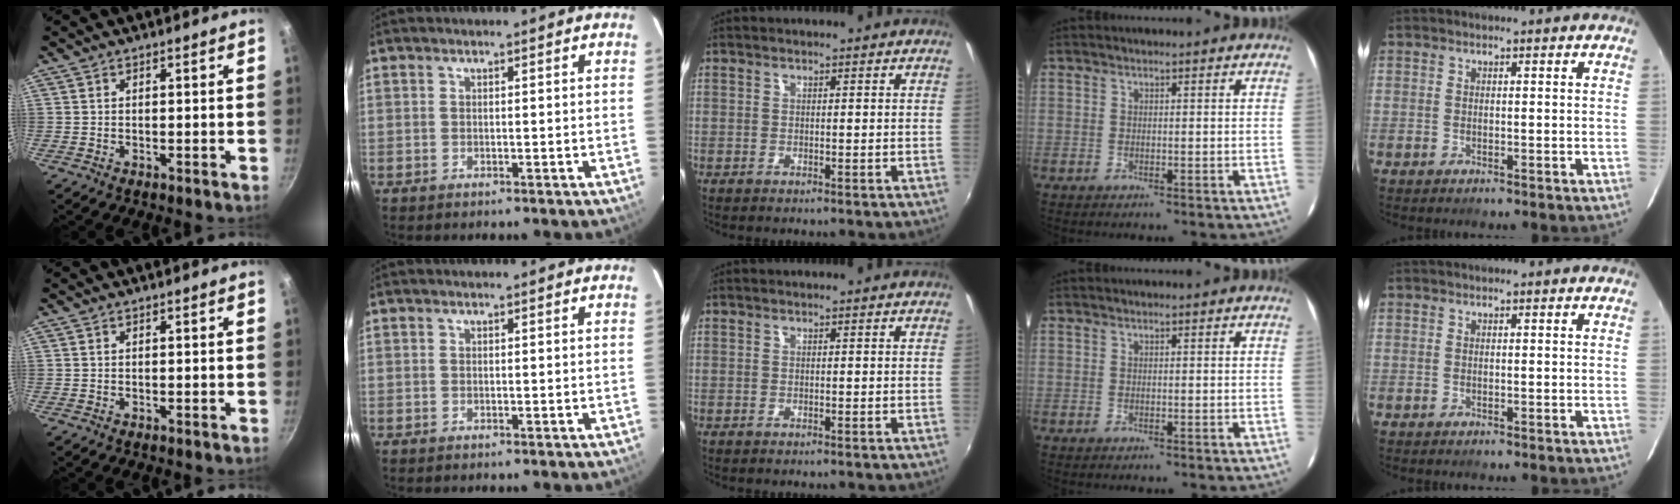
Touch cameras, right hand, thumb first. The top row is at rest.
{}